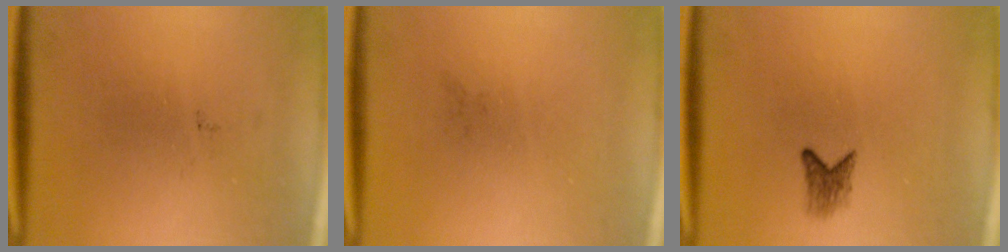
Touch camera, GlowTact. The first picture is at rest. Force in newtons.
{"total": 0.0}
{"total": 1.8}